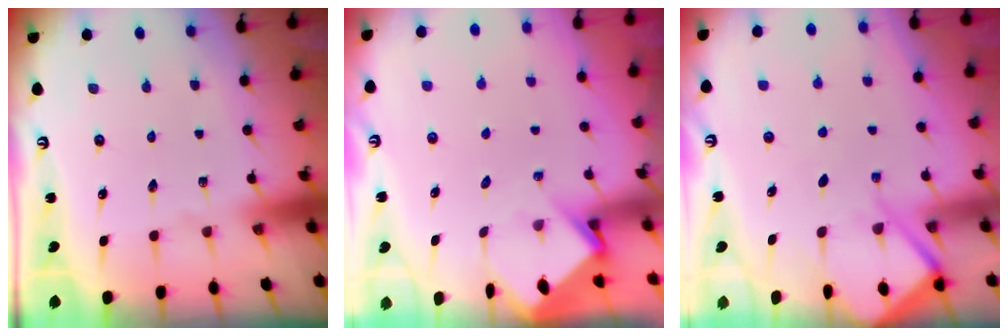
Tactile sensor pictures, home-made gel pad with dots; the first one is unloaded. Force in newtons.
{"total": 4.0, "press": 4.0, "slide": 0.3}
{"total": 6.9, "press": 6.9, "slide": 0.5}